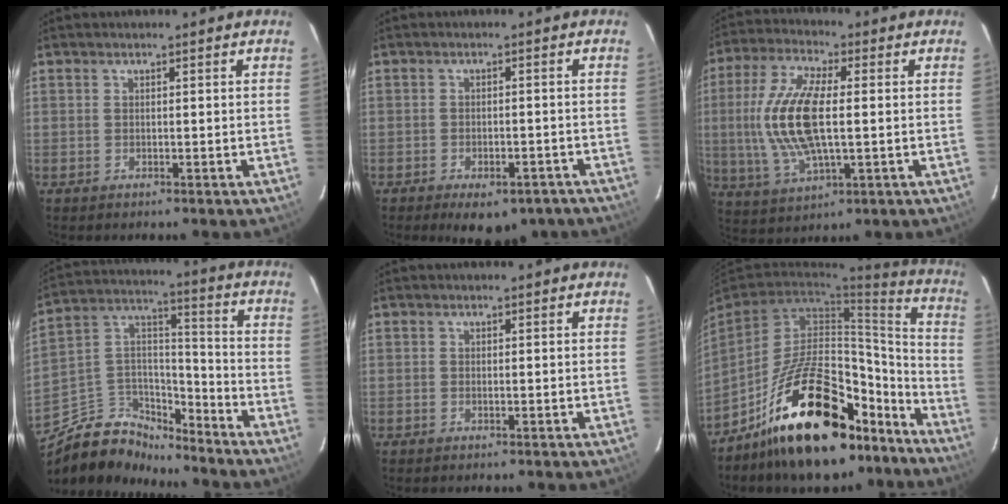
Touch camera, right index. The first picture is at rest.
{"total": 10.5, "force": [-7.7, 4.8, 5.3], "torque": [-0.097, 0.000, -0.087]}
{"total": 15.1, "force": [0.2, 5.9, 13.9], "torque": [-0.294, 0.004, 0.006]}
{"total": 12.2, "force": [-9.8, 6.4, 3.4], "torque": [-0.086, 0.064, -0.177]}
{"total": 0.0}
{"total": 26.1, "force": [-18.2, 11.0, 15.1], "torque": [-0.235, 0.044, -0.256]}